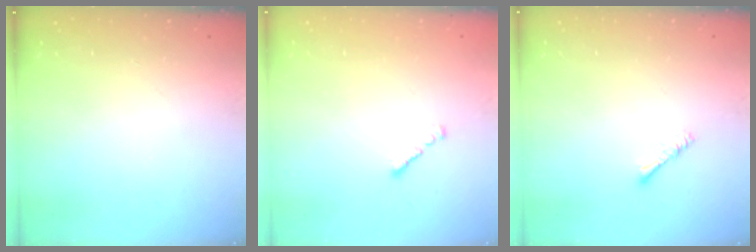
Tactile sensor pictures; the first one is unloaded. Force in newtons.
{"total": 0.8, "press": 0.7, "slide": 0.4}
{"total": 2.3, "press": 2.3, "slide": 0.4}